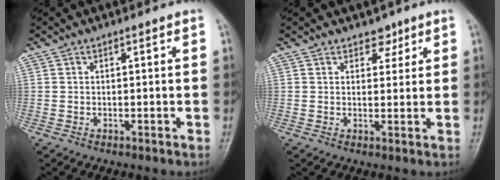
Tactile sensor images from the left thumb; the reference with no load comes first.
{"total": 2.6, "force": [1.9, 1.6, 0.8], "torque": [0.010, -0.010, 0.024]}